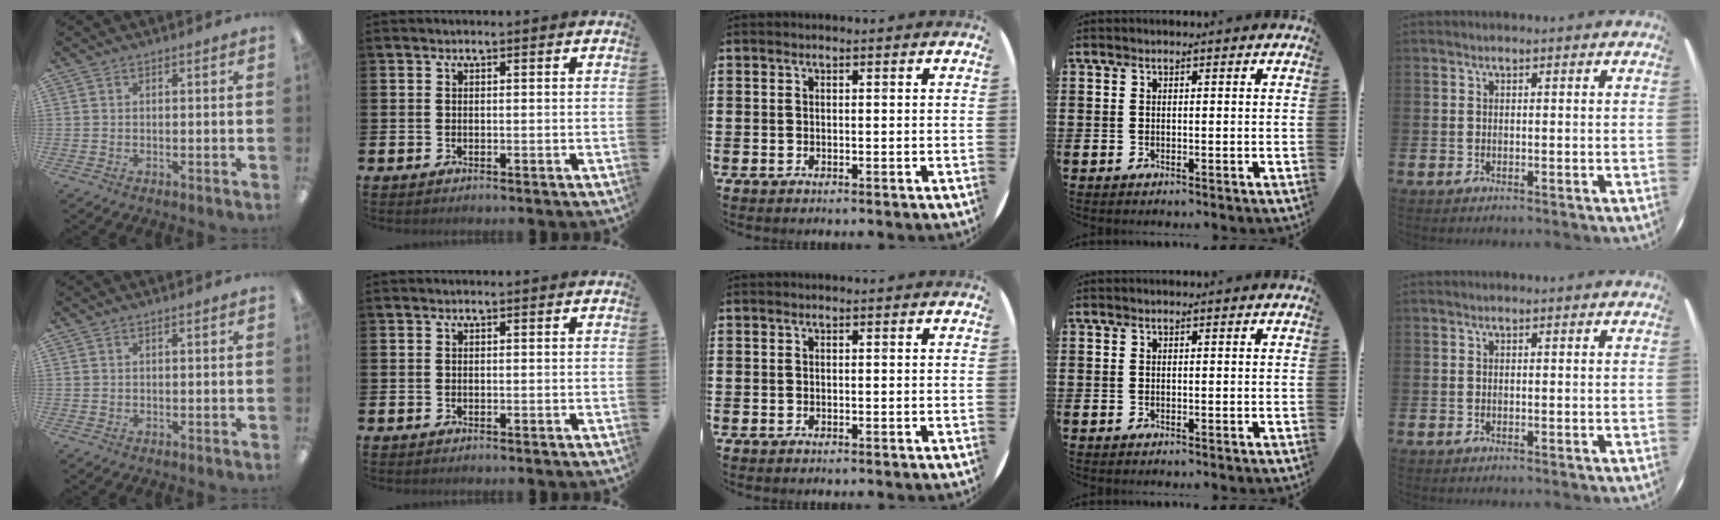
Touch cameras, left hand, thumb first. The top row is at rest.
{"thumb": {"total": 0.5, "force": [0.3, 0.4, 0.2], "torque": [-0.004, 0.004, 0.004]}}